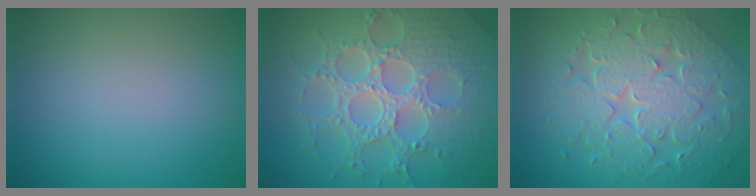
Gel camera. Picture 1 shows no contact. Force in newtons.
{"total": 8.4, "press": 6.2, "slide": 5.6}
{"total": 9.5, "press": 6.7, "slide": 6.6}